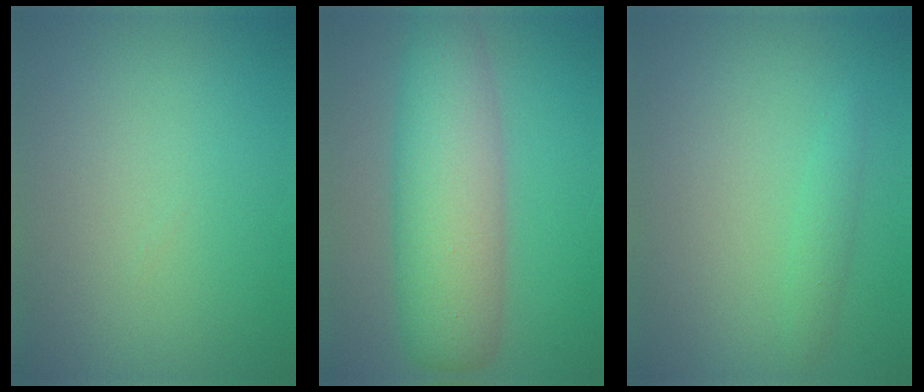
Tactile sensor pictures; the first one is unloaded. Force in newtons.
{"total": 8.0, "press": 8.0, "slide": 0.1}
{"total": 1.2, "press": 1.2, "slide": 0.1}